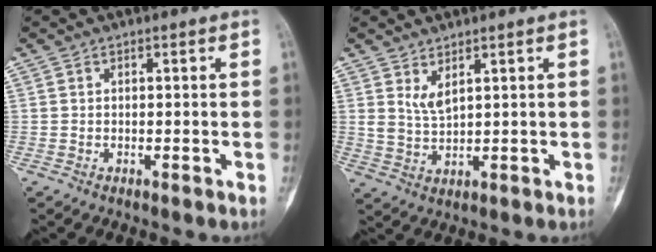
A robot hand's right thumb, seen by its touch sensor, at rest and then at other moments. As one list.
[{"total": 3.4, "force": [2.1, 1.2, 2.5], "torque": [-0.043, -0.023, 0.049]}]